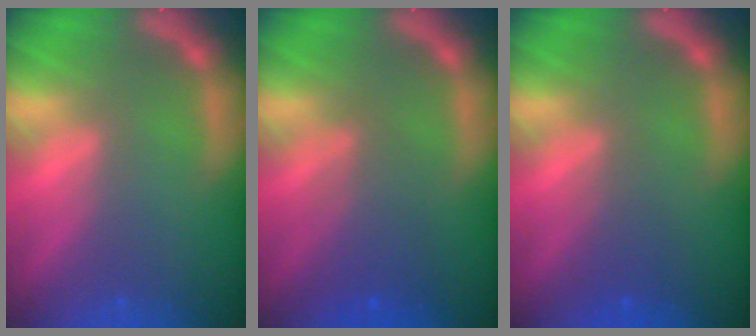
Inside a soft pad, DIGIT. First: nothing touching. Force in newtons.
{"total": 3.6}
{"total": 2.0}